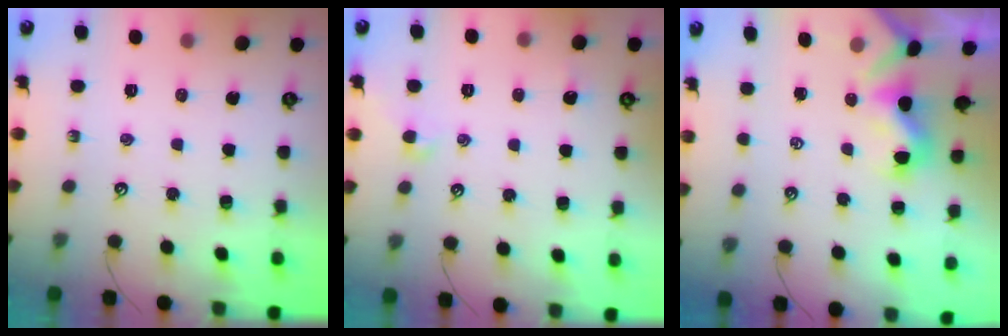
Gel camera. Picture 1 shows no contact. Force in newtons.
{"total": 0.0}
{"total": 1.2, "press": 1.0, "slide": 0.7}